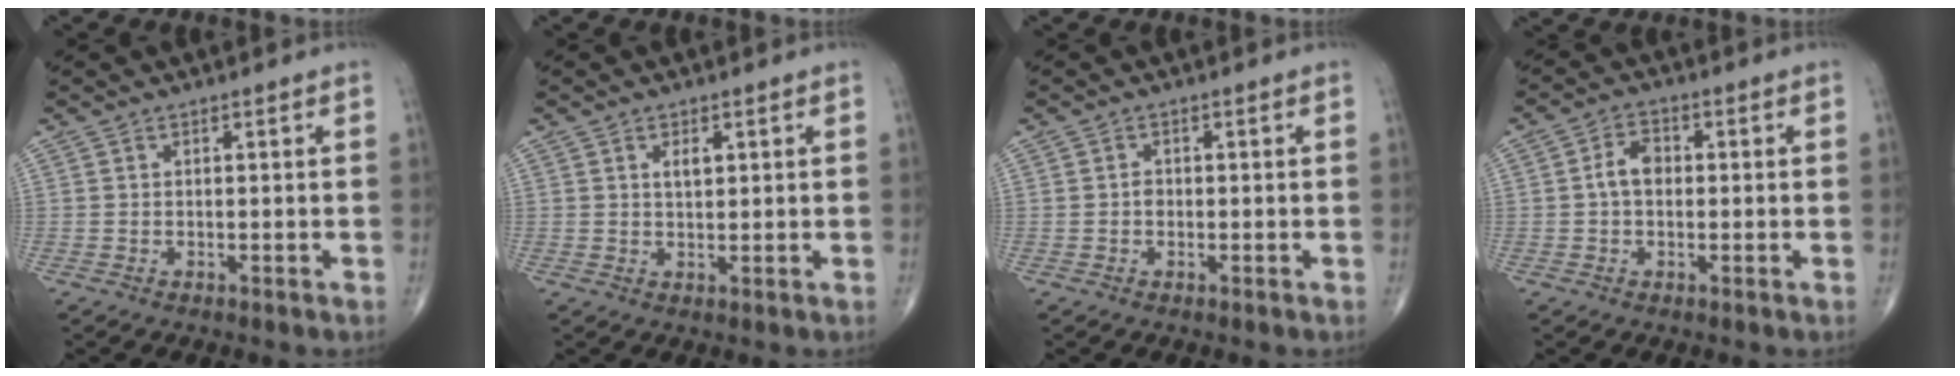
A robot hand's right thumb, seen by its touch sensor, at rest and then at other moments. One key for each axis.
{"total": 2.4, "fx": 0.9, "fy": 1.3, "fz": 1.8, "tx": -0.026, "ty": -0.005, "tz": 0.016}
{"total": 1.2, "fx": -0.2, "fy": 0.9, "fz": 0.7, "tx": -0.009, "ty": 0.003, "tz": -0.004}
{"total": 4.3, "fx": 0.0, "fy": 2.9, "fz": 3.1, "tx": -0.050, "ty": 0.016, "tz": -0.007}